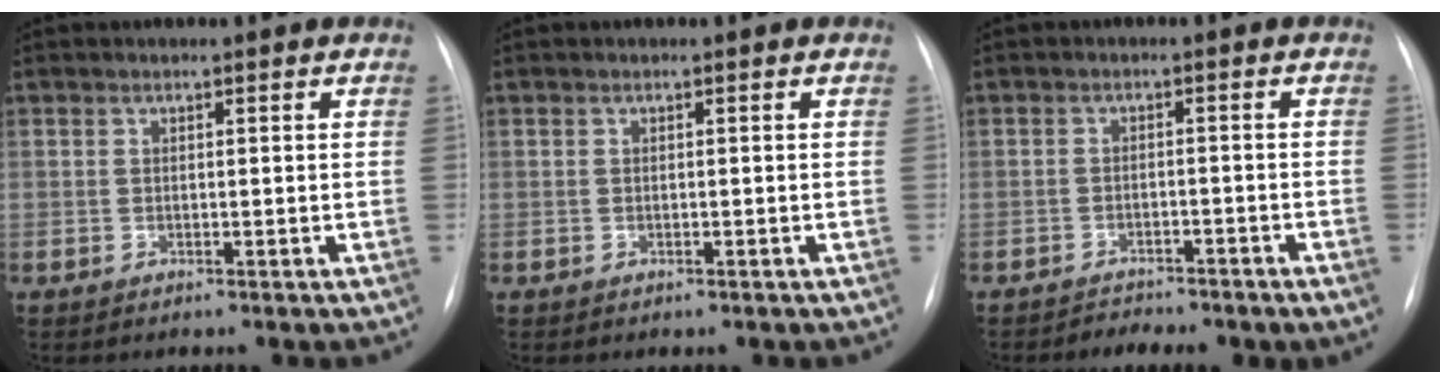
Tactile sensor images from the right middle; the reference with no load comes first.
{"total": 0.0}
{"total": 2.7, "force": [-2.6, 0.4, 0.8], "torque": [-0.014, -0.005, -0.034]}